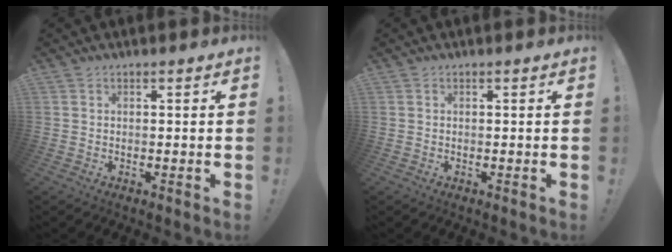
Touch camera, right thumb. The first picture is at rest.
{"total": 0.0}